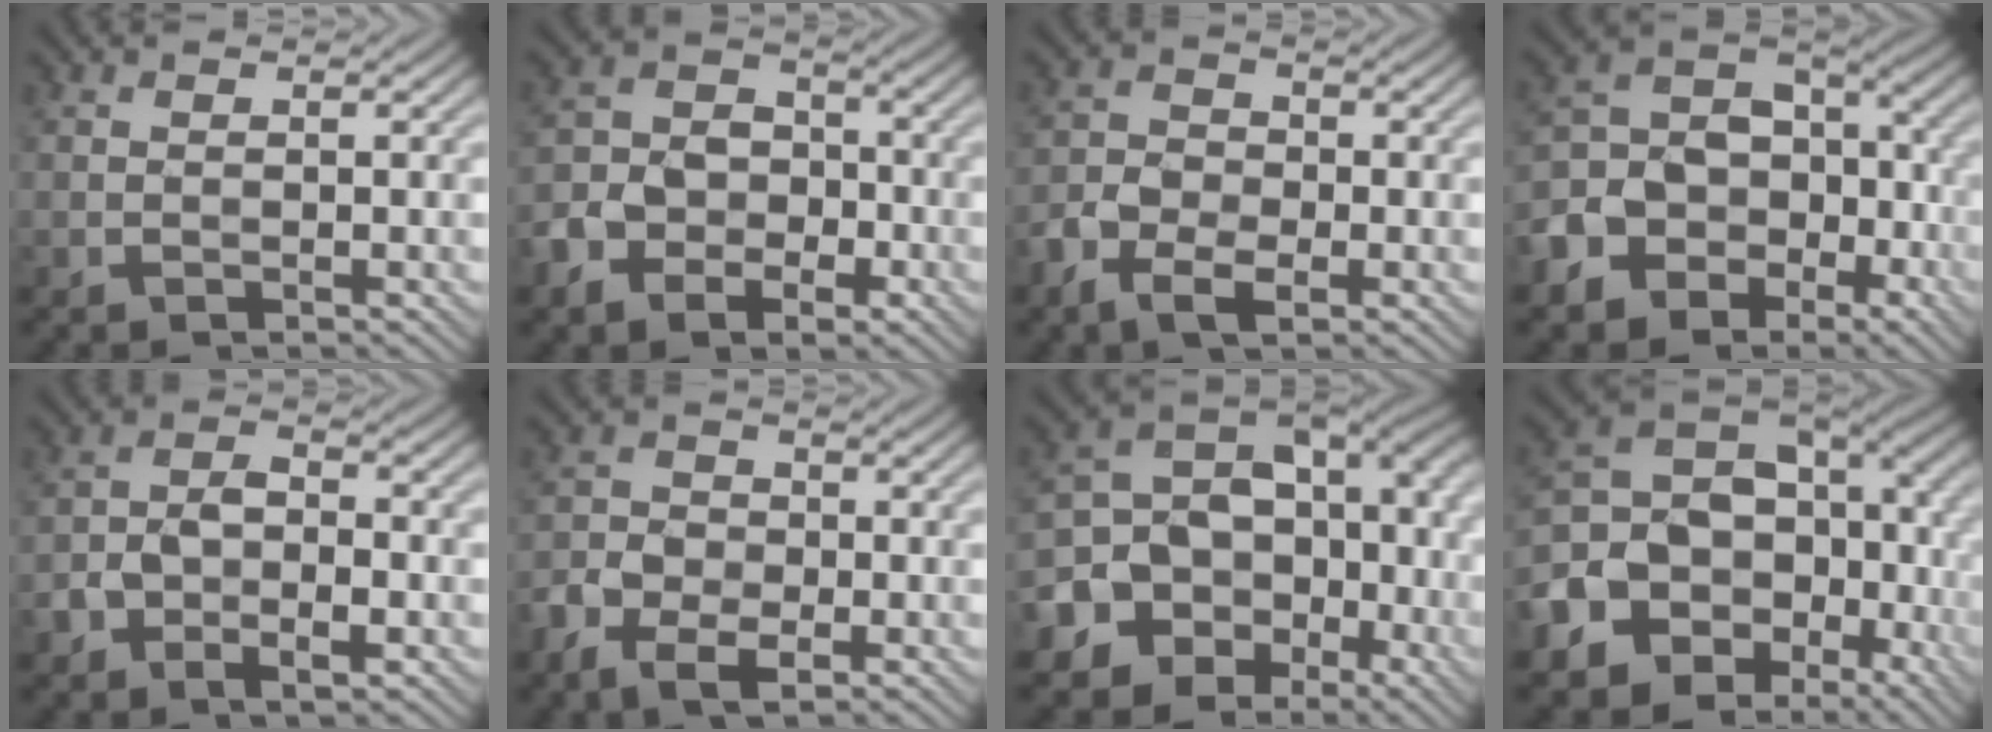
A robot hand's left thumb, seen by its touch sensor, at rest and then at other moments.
{"total": 7.4, "force": [-3.8, 5.3, 3.5], "torque": [-0.073, -0.005, -0.086]}
{"total": 5.4, "force": [-2.9, 3.3, 3.2], "torque": [-0.068, -0.004, -0.064]}
{"total": 11.5, "force": [-5.7, 8.5, 5.1], "torque": [-0.124, -0.015, -0.110]}
{"total": 5.7, "force": [-2.2, 3.4, 3.9], "torque": [-0.061, -0.001, -0.042]}
{"total": 6.0, "force": [-3.0, 3.9, 3.4], "torque": [-0.072, -0.008, -0.062]}
{"total": 15.0, "force": [-4.8, 12.1, 7.5], "torque": [-0.154, -0.016, -0.077]}
{"total": 17.2, "force": [-5.3, 13.1, 9.7], "torque": [-0.214, -0.025, -0.068]}